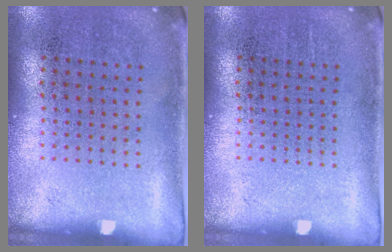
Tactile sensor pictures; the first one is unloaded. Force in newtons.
{"total": 0.0}